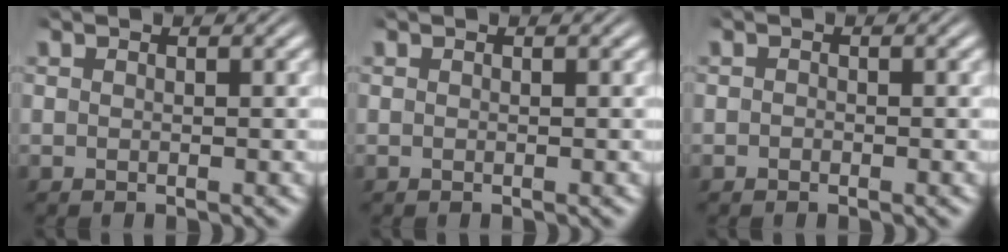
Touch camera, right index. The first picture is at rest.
{"total": 0.0}
{"total": 0.6, "force": [-0.4, 0.4, 0.0], "torque": [0.002, 0.000, -0.011]}